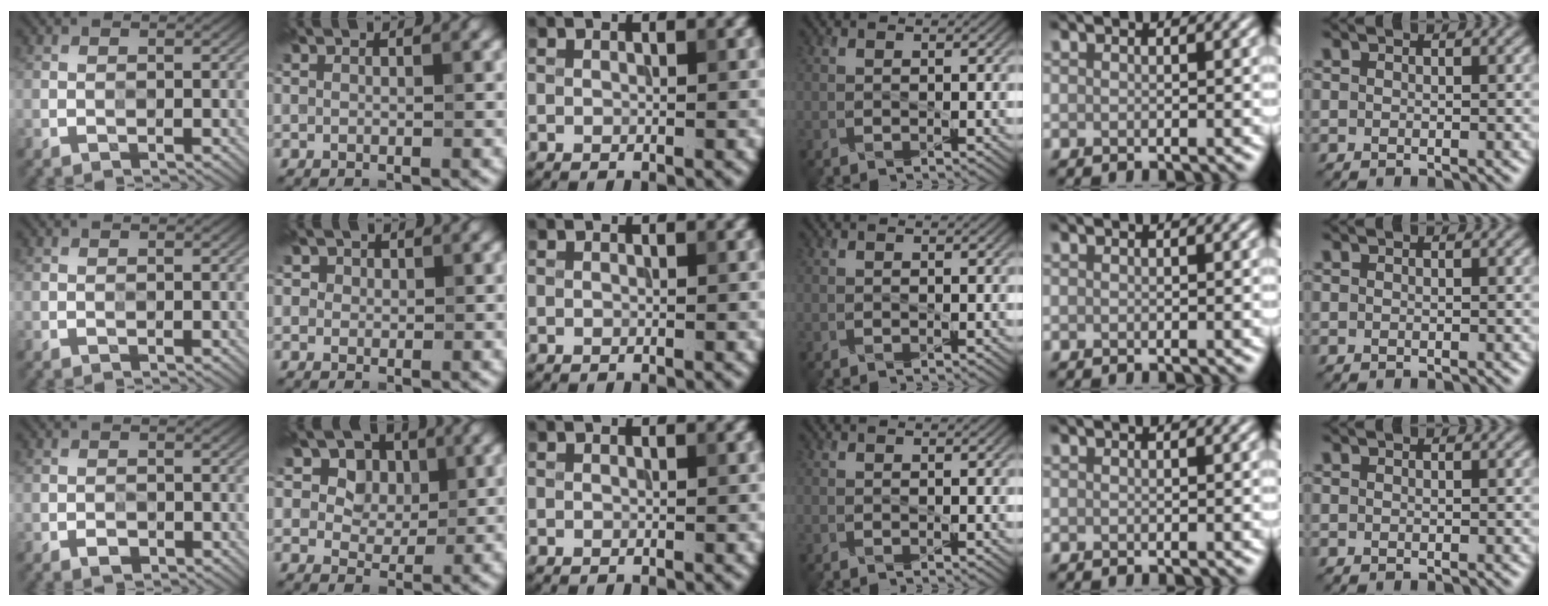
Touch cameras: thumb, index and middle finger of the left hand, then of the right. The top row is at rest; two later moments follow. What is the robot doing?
{"motion": "press", "object": "stopwatch"}